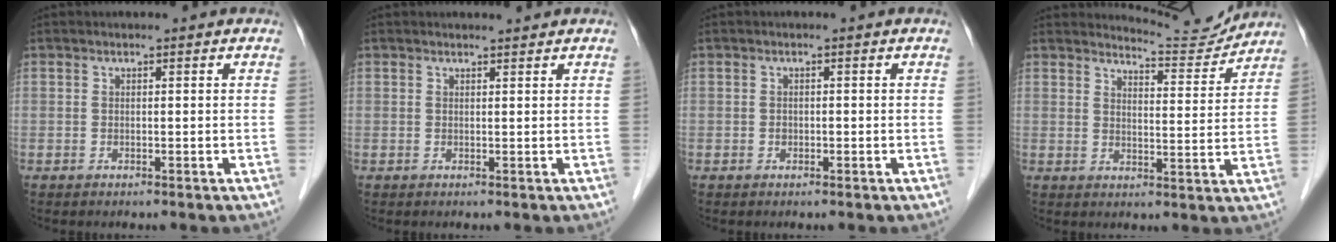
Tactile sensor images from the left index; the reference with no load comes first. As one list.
[{"total": 0.8, "force": [0.8, 0.0, -0.1], "torque": [-0.005, -0.004, 0.012]}, {"total": 0.6, "force": [-0.3, 0.5, 0.3], "torque": [-0.004, 0.003, -0.005]}, {"total": 6.6, "force": [6.5, -0.1, -1.0], "torque": [0.002, -0.018, 0.086]}]